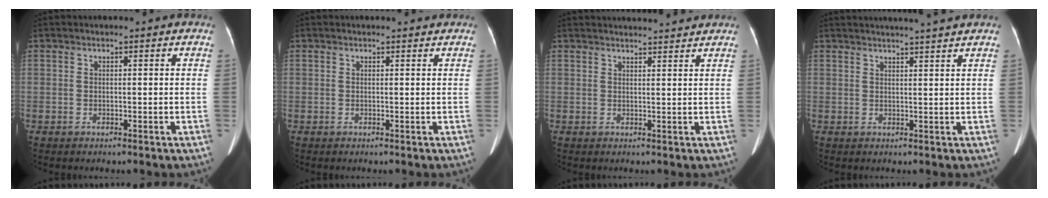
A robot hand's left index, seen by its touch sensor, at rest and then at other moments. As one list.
[{"total": 0.9, "force": [0.9, 0.1, 0.1], "torque": [-0.011, 0.001, 0.011]}, {"total": 8.2, "force": [7.9, 0.5, 2.1], "torque": [-0.028, 0.018, 0.094]}, {"total": 7.5, "force": [6.7, -0.9, 3.1], "torque": [-0.044, 0.014, 0.080]}]